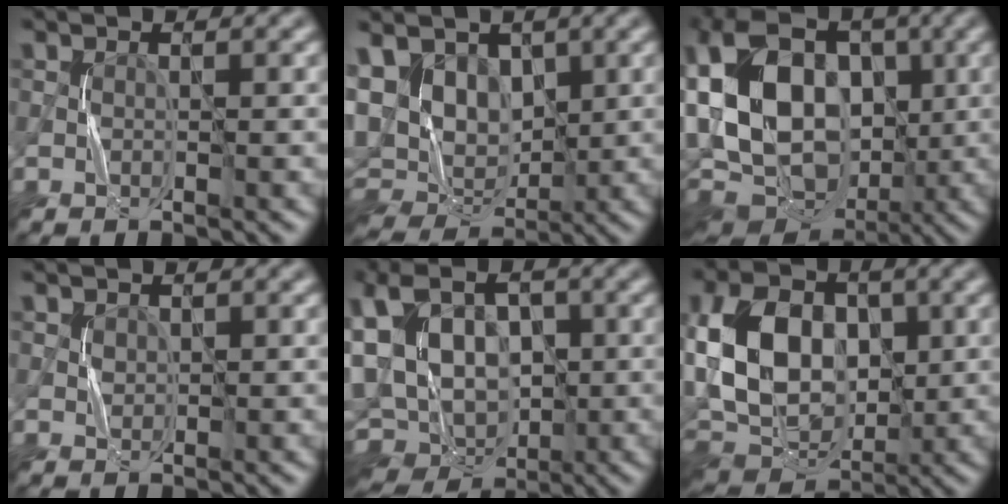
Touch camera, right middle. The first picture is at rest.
{"total": 10.5, "force": [3.0, 7.4, 6.9], "torque": [-0.139, 0.020, 0.064]}
{"total": 15.5, "force": [0.3, 11.2, 10.7], "torque": [-0.216, 0.013, 0.011]}
{"total": 0.8, "force": [0.4, 0.6, 0.2], "torque": [-0.005, -0.001, 0.011]}
{"total": 15.1, "force": [-2.2, 11.0, 10.1], "torque": [-0.210, 0.015, -0.024]}
{"total": 11.2, "force": [1.2, 7.9, 7.8], "torque": [-0.165, 0.008, 0.013]}